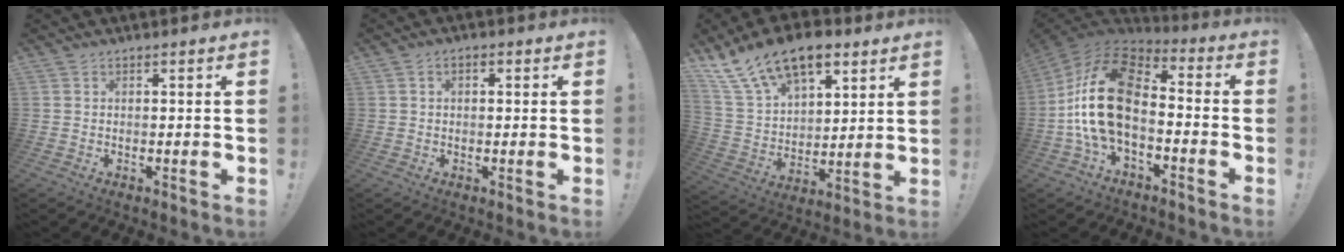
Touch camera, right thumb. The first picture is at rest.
{"total": 1.8, "force": [-0.1, 1.3, 1.2], "torque": [-0.018, 0.005, -0.004]}
{"total": 17.7, "force": [11.2, 9.6, 9.7], "torque": [-0.168, -0.069, 0.210]}
{"total": 20.2, "force": [-1.6, 11.9, 16.3], "torque": [-0.330, 0.021, -0.020]}